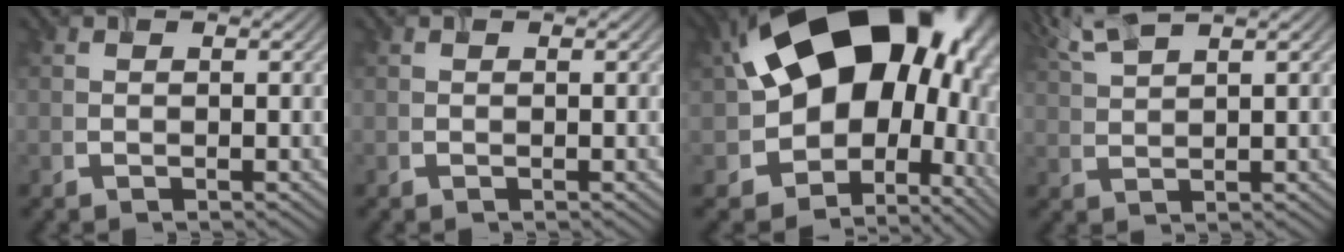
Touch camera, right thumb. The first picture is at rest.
{"total": 0.0}
{"total": 22.3, "force": [4.1, 15.6, 15.5], "torque": [-0.243, -0.017, 0.121]}
{"total": 4.5, "force": [3.2, 0.6, 3.0], "torque": [-0.070, 0.024, 0.079]}